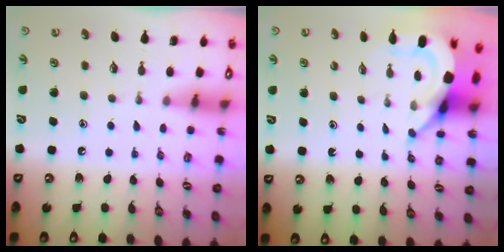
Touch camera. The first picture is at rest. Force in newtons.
{"total": 5.3, "press": 5.2, "slide": 0.5}